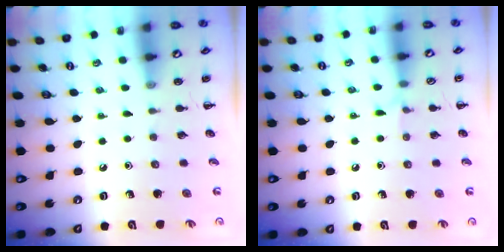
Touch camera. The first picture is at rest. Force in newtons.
{"total": 4.4, "press": 4.1, "slide": 1.6}